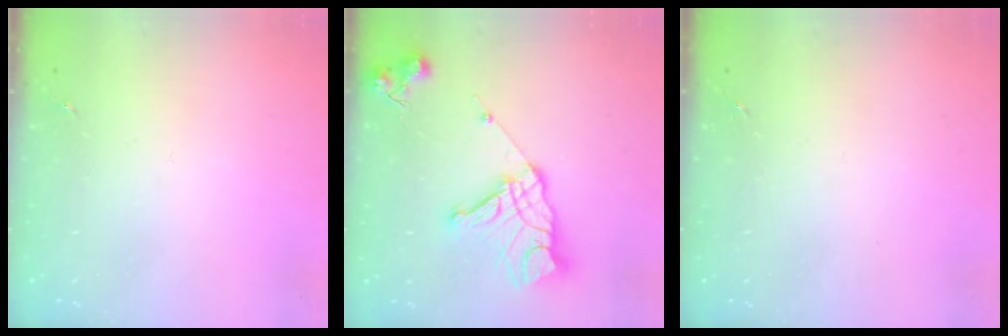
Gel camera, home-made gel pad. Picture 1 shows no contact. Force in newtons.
{"total": 15.6, "press": 15.6, "slide": 1.2}
{"total": 0.0}